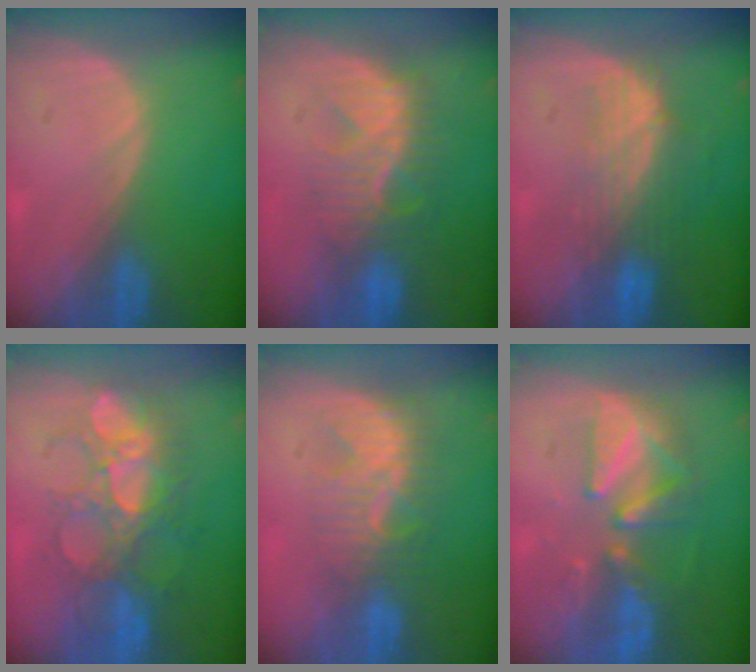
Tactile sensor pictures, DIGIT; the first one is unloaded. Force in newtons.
{"total": 8.1, "press": 8.0, "slide": 1.2}
{"total": 7.6, "press": 6.9, "slide": 3.1}
{"total": 9.1, "press": 9.0, "slide": 1.8}
{"total": 7.7, "press": 7.4, "slide": 2.3}
{"total": 8.1, "press": 7.9, "slide": 1.9}